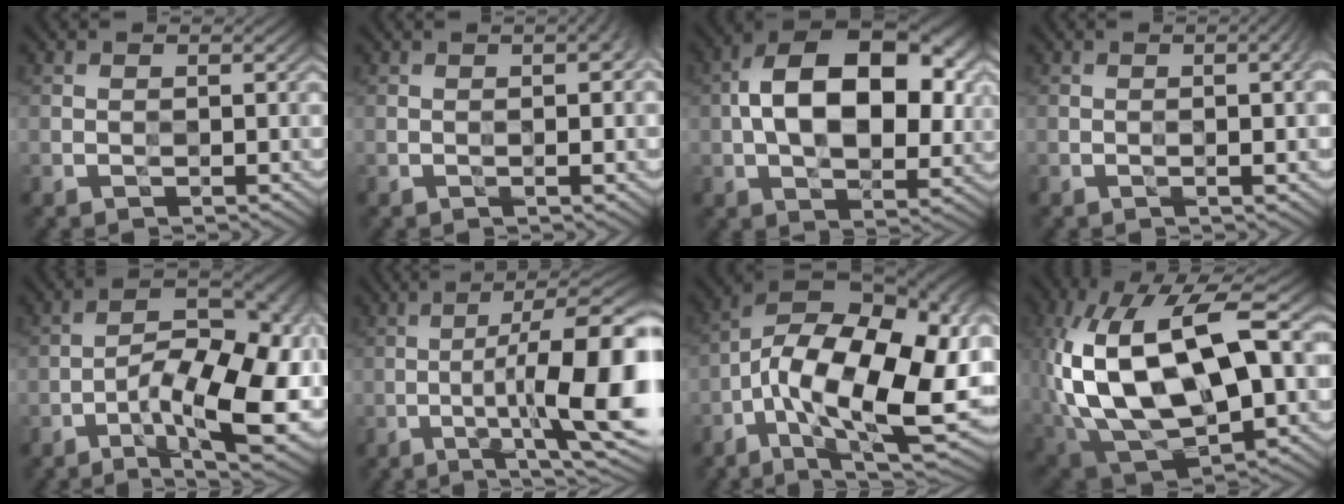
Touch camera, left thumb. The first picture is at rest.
{"total": 4.0, "force": [0.0, 0.8, 3.9], "torque": [-0.052, 0.007, -0.003]}
{"total": 16.0, "force": [2.0, 9.3, 12.8], "torque": [-0.203, 0.013, 0.028]}
{"total": 4.5, "force": [-0.2, 0.9, 4.4], "torque": [-0.061, 0.004, -0.002]}
{"total": 15.5, "force": [-5.9, 5.7, 13.2], "torque": [-0.195, -0.003, -0.099]}
{"total": 17.3, "force": [-2.9, 4.6, 16.4], "torque": [-0.218, -0.008, -0.036]}
{"total": 19.8, "force": [-4.5, 8.8, 17.2], "torque": [-0.290, -0.014, -0.074]}
{"total": 20.6, "force": [1.8, 11.0, 17.3], "torque": [-0.385, 0.002, 0.040]}